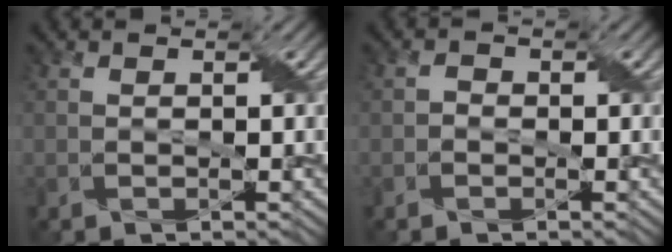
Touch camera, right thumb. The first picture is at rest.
{"total": 0.8, "force": [-0.5, 0.7, 0.3], "torque": [-0.007, 0.002, -0.012]}